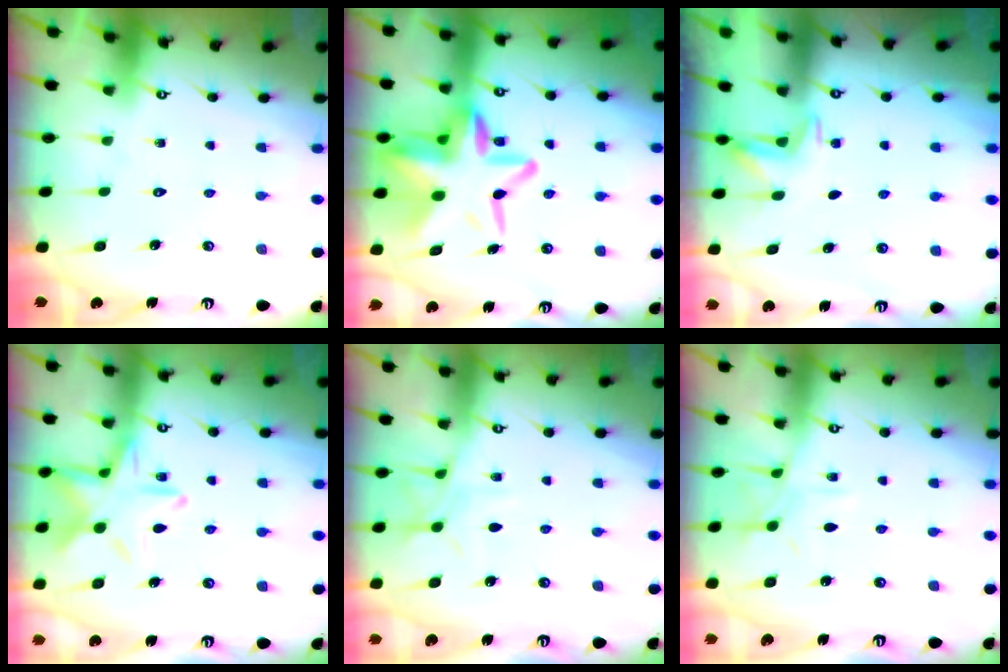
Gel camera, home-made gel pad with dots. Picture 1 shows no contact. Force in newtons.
{"total": 18.3, "press": 18.2, "slide": 1.9}
{"total": 2.4, "press": 2.1, "slide": 1.2}
{"total": 13.6, "press": 13.6, "slide": 0.9}
{"total": 8.3, "press": 8.3, "slide": 0.6}
{"total": 6.8, "press": 6.8, "slide": 0.3}